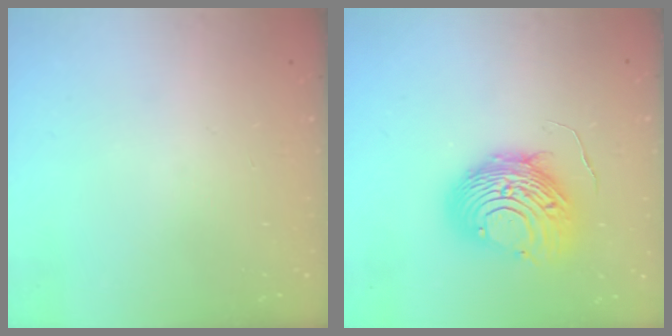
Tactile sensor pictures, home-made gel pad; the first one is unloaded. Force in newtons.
{"total": 11.6, "press": 11.5, "slide": 1.2}